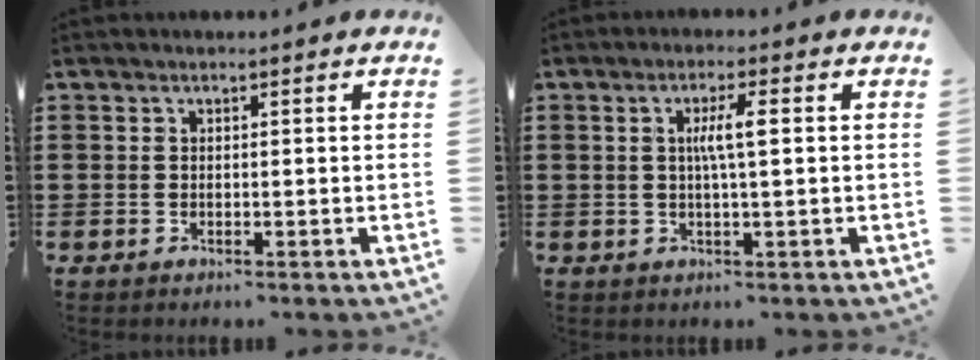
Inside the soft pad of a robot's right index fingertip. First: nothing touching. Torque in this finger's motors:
{"motor_torque": [0.18, -0.09, 0.23, 0.03]}